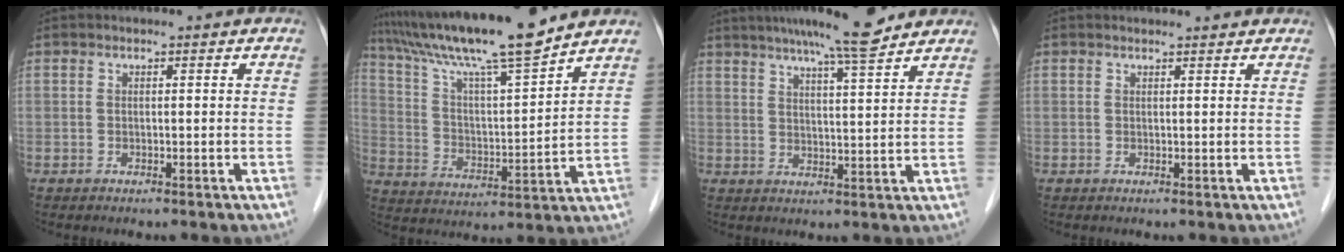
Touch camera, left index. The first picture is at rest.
{"total": 16.5, "force": [14.1, -0.6, 8.6], "torque": [-0.154, 0.004, 0.242]}
{"total": 11.0, "force": [9.3, 0.2, 5.8], "torque": [-0.093, 0.013, 0.132]}
{"total": 2.8, "force": [2.8, 0.3, 0.4], "torque": [-0.013, 0.011, 0.031]}